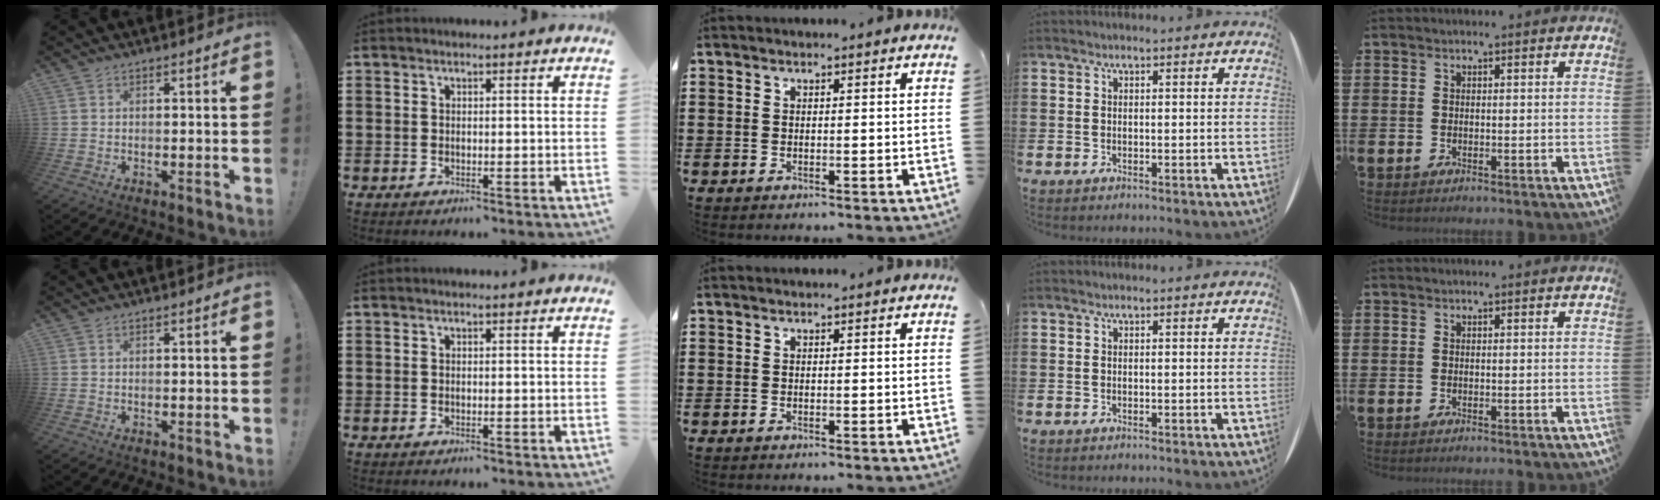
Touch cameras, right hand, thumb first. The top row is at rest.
{}